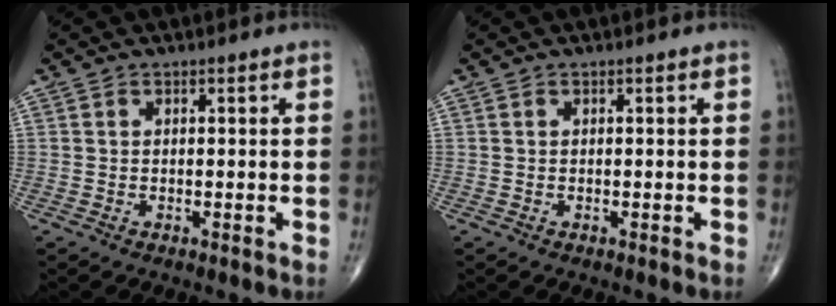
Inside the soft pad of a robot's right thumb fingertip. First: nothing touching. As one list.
[{"total": 0.0}]